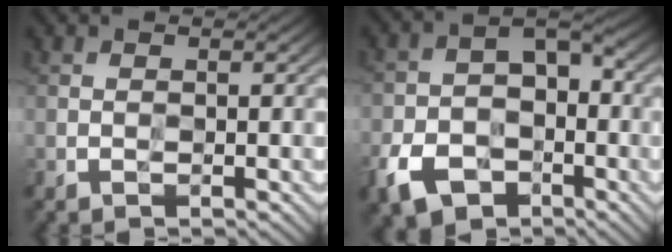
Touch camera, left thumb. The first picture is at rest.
{"total": 9.7, "force": [-4.7, 6.5, 5.5], "torque": [-0.108, -0.018, -0.097]}